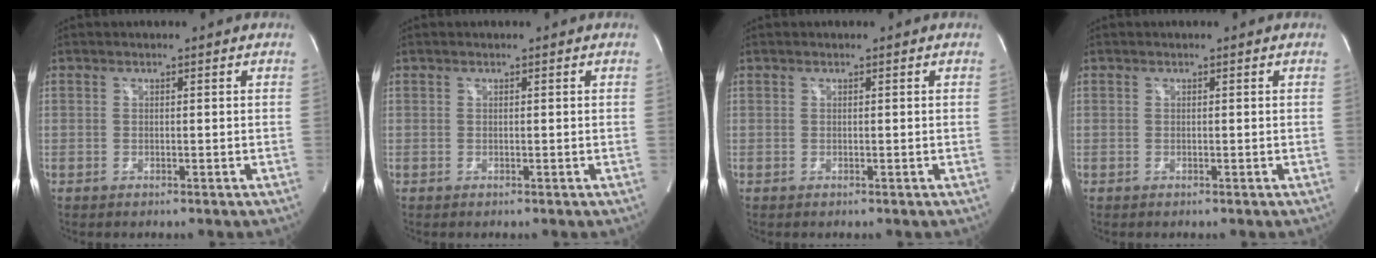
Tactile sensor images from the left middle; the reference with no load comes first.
{"total": 0.0}
{"total": 0.0}
{"total": 0.0}